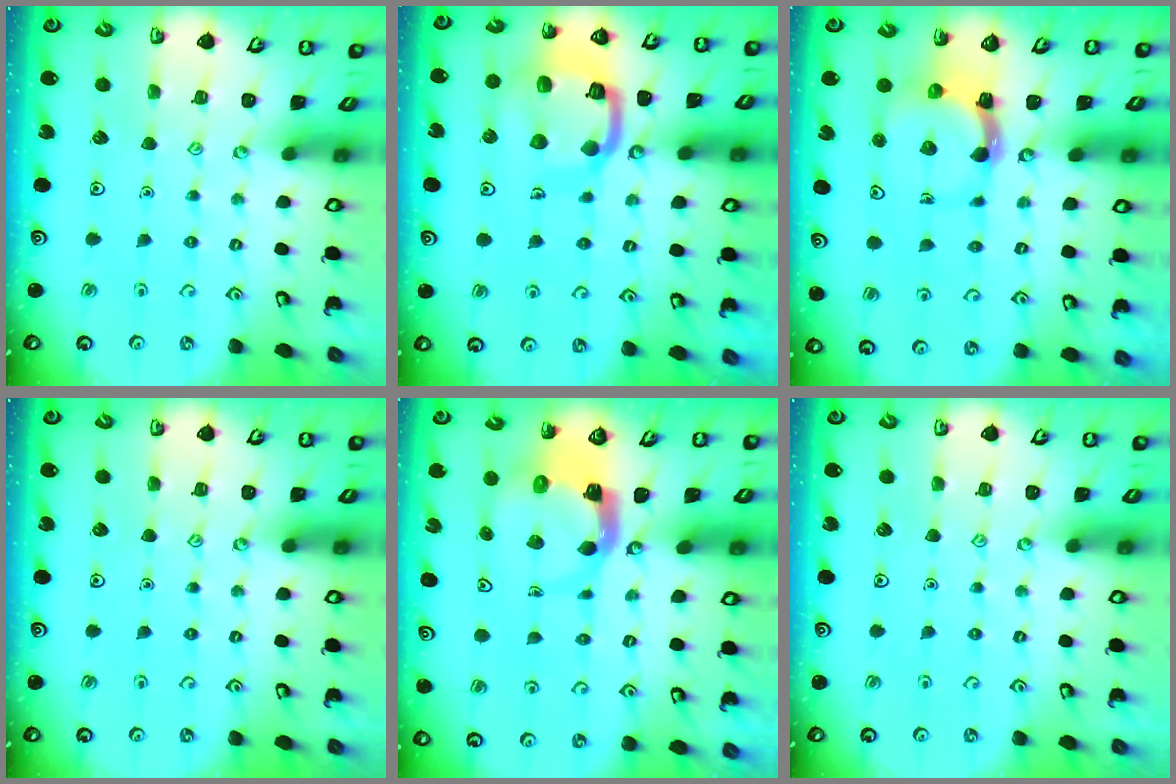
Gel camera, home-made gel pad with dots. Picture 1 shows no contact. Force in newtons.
{"total": 15.5, "press": 15.5, "slide": 1.2}
{"total": 6.2, "press": 6.1, "slide": 1.4}
{"total": 0.0}
{"total": 4.6, "press": 4.6, "slide": 0.6}
{"total": 0.0}